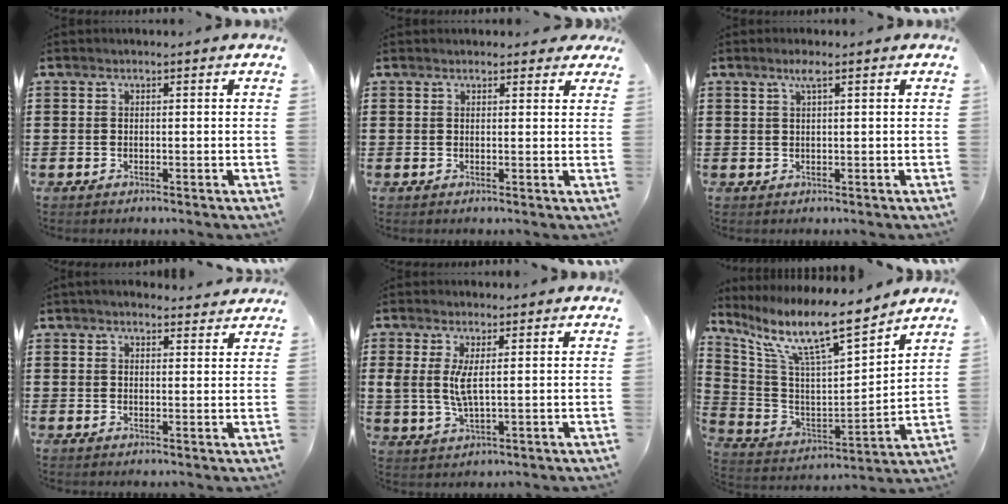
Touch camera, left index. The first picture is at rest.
{"total": 1.8, "force": [1.5, 0.8, 0.3], "torque": [-0.003, 0.003, 0.028]}
{"total": 2.0, "force": [0.9, 0.2, 1.7], "torque": [-0.037, 0.003, 0.016]}
{"total": 2.5, "force": [2.4, 0.6, 0.5], "torque": [-0.016, -0.002, 0.045]}
{"total": 4.8, "force": [1.0, 1.5, 4.4], "torque": [-0.103, -0.005, 0.013]}
{"total": 10.9, "force": [8.4, 1.2, 6.9], "torque": [-0.157, -0.060, 0.135]}